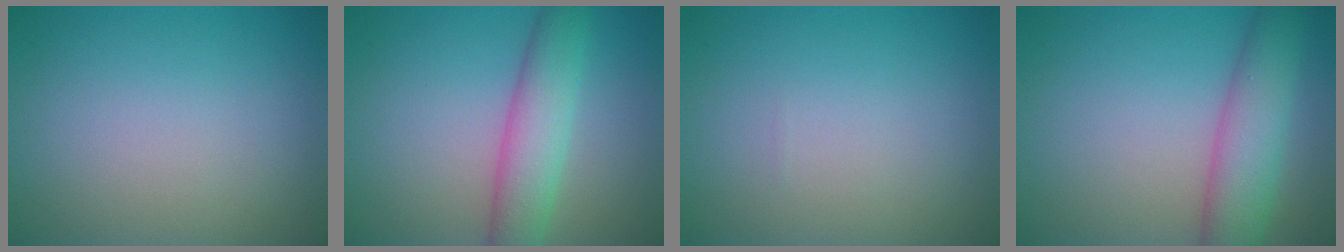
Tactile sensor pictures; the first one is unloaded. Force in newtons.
{"total": 4.7, "press": 4.7, "slide": 0.1}
{"total": 0.0}
{"total": 5.7, "press": 5.7, "slide": 0.2}